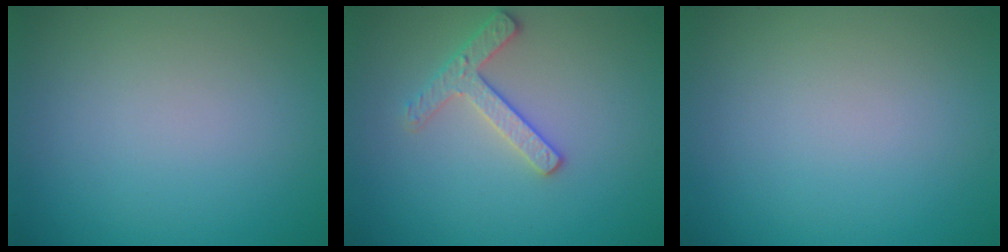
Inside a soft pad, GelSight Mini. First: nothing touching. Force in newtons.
{"total": 2.5, "press": 2.4, "slide": 0.3}
{"total": 0.0}